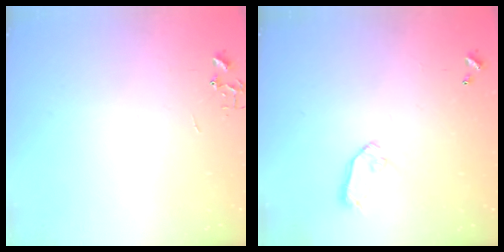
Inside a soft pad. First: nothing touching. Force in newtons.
{"total": 7.3, "press": 7.3, "slide": 0.4}